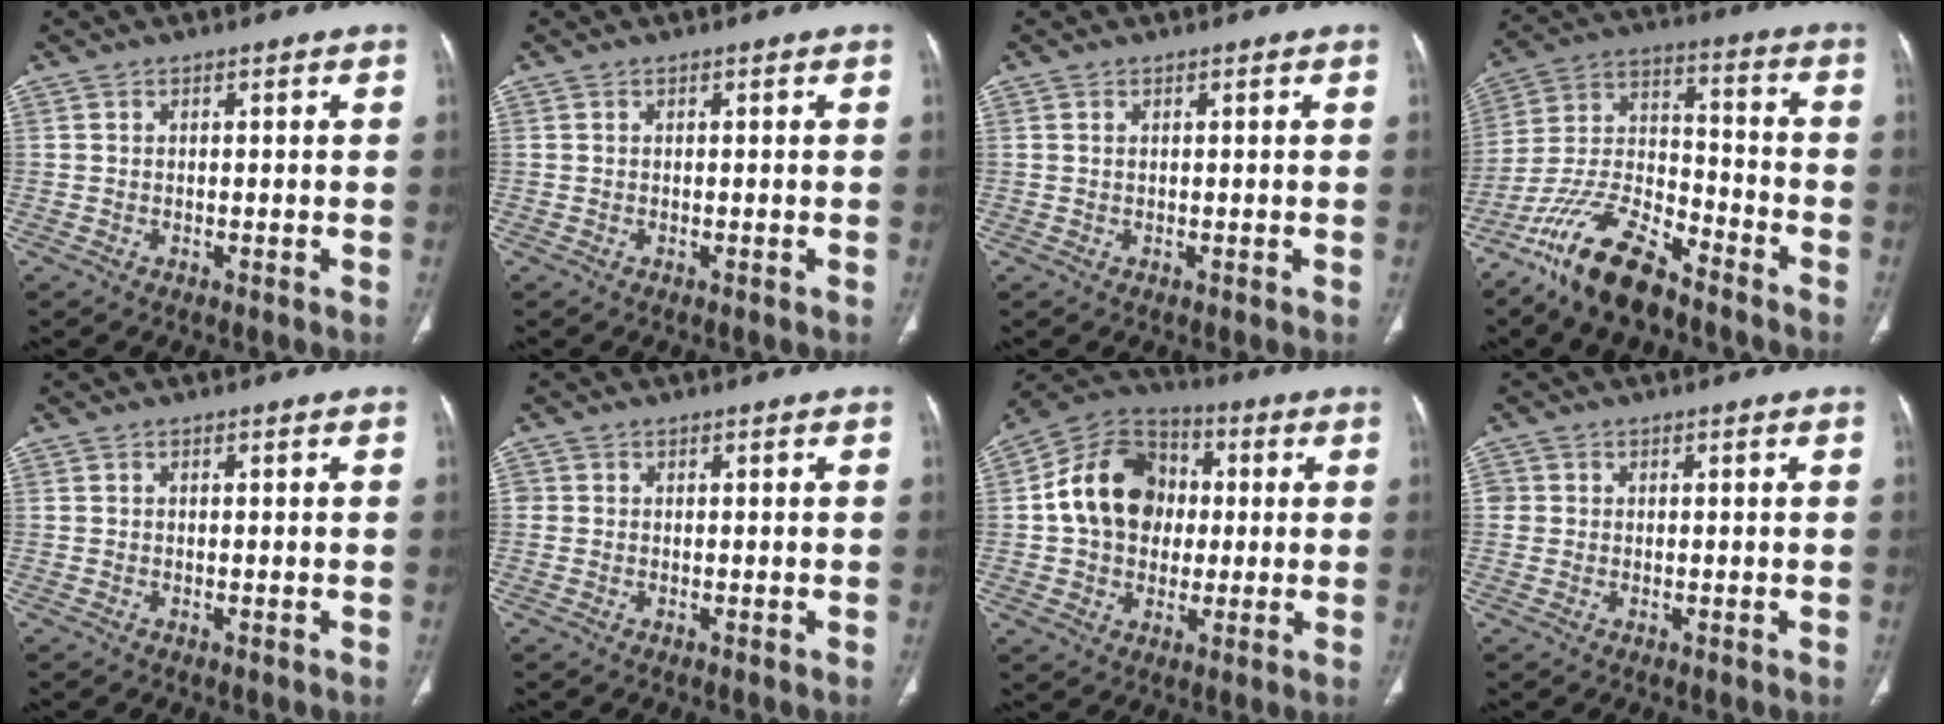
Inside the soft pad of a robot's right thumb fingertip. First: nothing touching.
{"total": 0.0}
{"total": 0.0}
{"total": 16.0, "force": [-11.7, 5.8, 9.2], "torque": [-0.169, 0.070, -0.220]}
{"total": 0.0}
{"total": 0.9, "force": [0.0, 0.9, 0.1], "torque": [0.005, 0.004, 0.000]}
{"total": 15.9, "force": [1.1, 12.7, 9.5], "torque": [-0.131, 0.024, 0.012]}
{"total": 1.6, "force": [0.1, 1.6, 0.2], "torque": [0.008, 0.005, 0.000]}